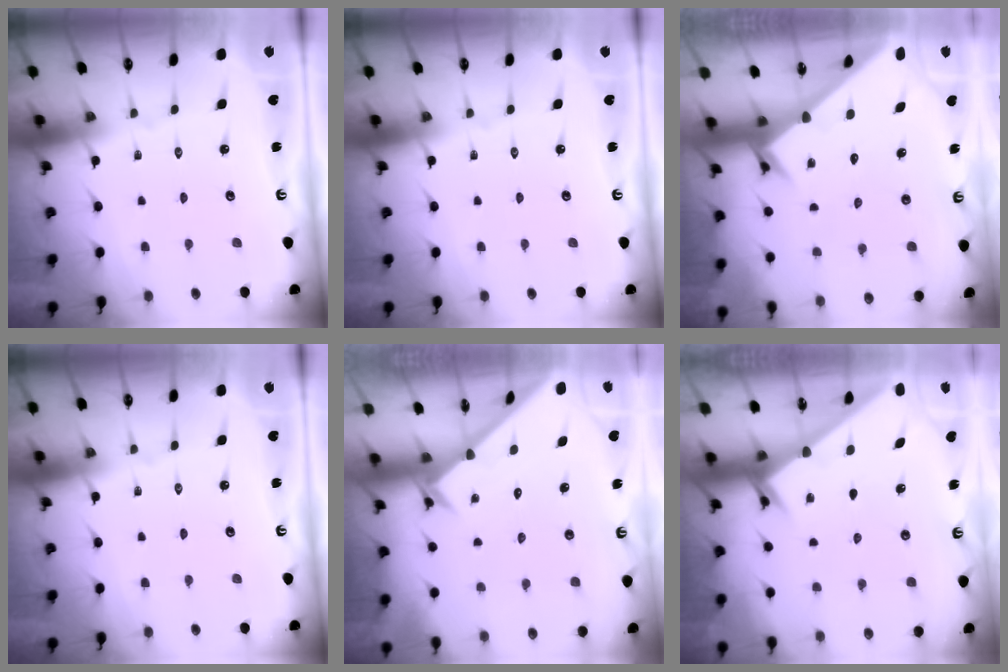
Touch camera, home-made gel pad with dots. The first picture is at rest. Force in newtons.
{"total": 0.0}
{"total": 3.6, "press": 3.6, "slide": 0.3}
{"total": 0.0}
{"total": 2.4, "press": 2.4, "slide": 0.2}
{"total": 2.5, "press": 2.5, "slide": 0.2}